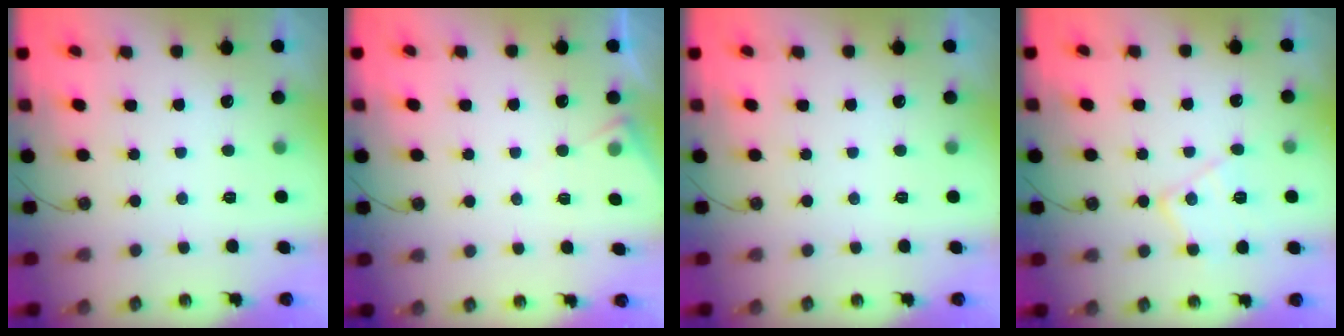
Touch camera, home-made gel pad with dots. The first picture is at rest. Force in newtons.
{"total": 4.9, "press": 4.9, "slide": 0.7}
{"total": 0.0}
{"total": 11.6, "press": 11.6, "slide": 0.7}